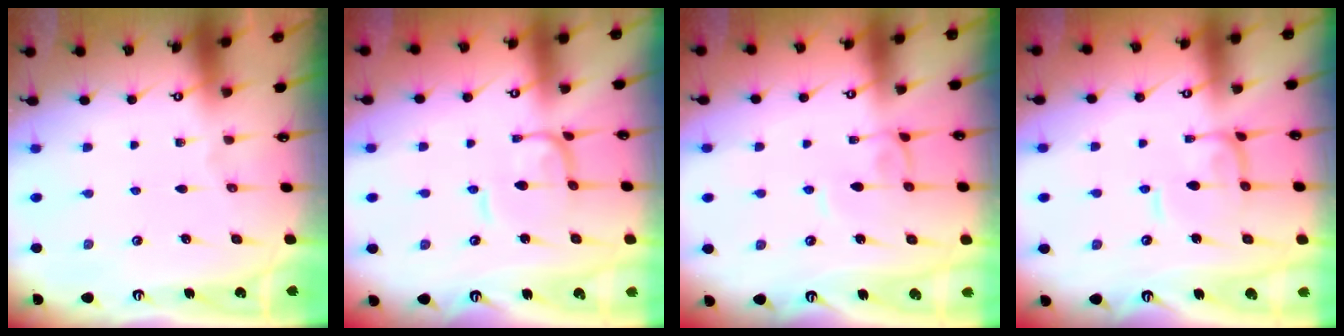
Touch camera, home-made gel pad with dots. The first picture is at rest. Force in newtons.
{"total": 1.0, "press": 0.9, "slide": 0.4}
{"total": 1.4, "press": 1.4, "slide": 0.2}
{"total": 1.0, "press": 0.9, "slide": 0.4}